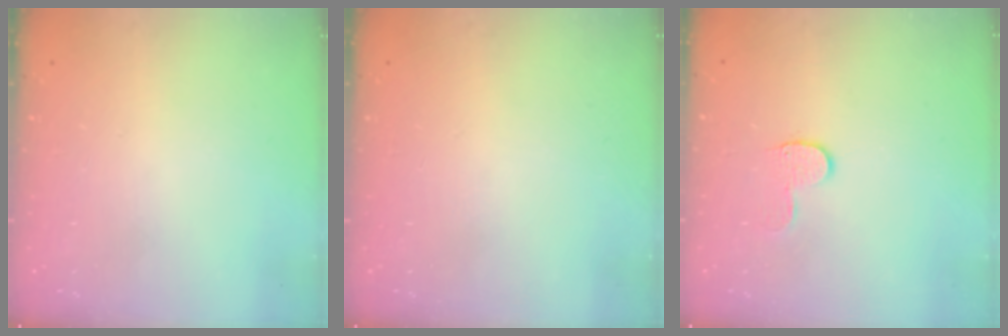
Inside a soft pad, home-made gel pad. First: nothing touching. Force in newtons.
{"total": 0.0}
{"total": 6.0, "press": 6.0, "slide": 0.6}